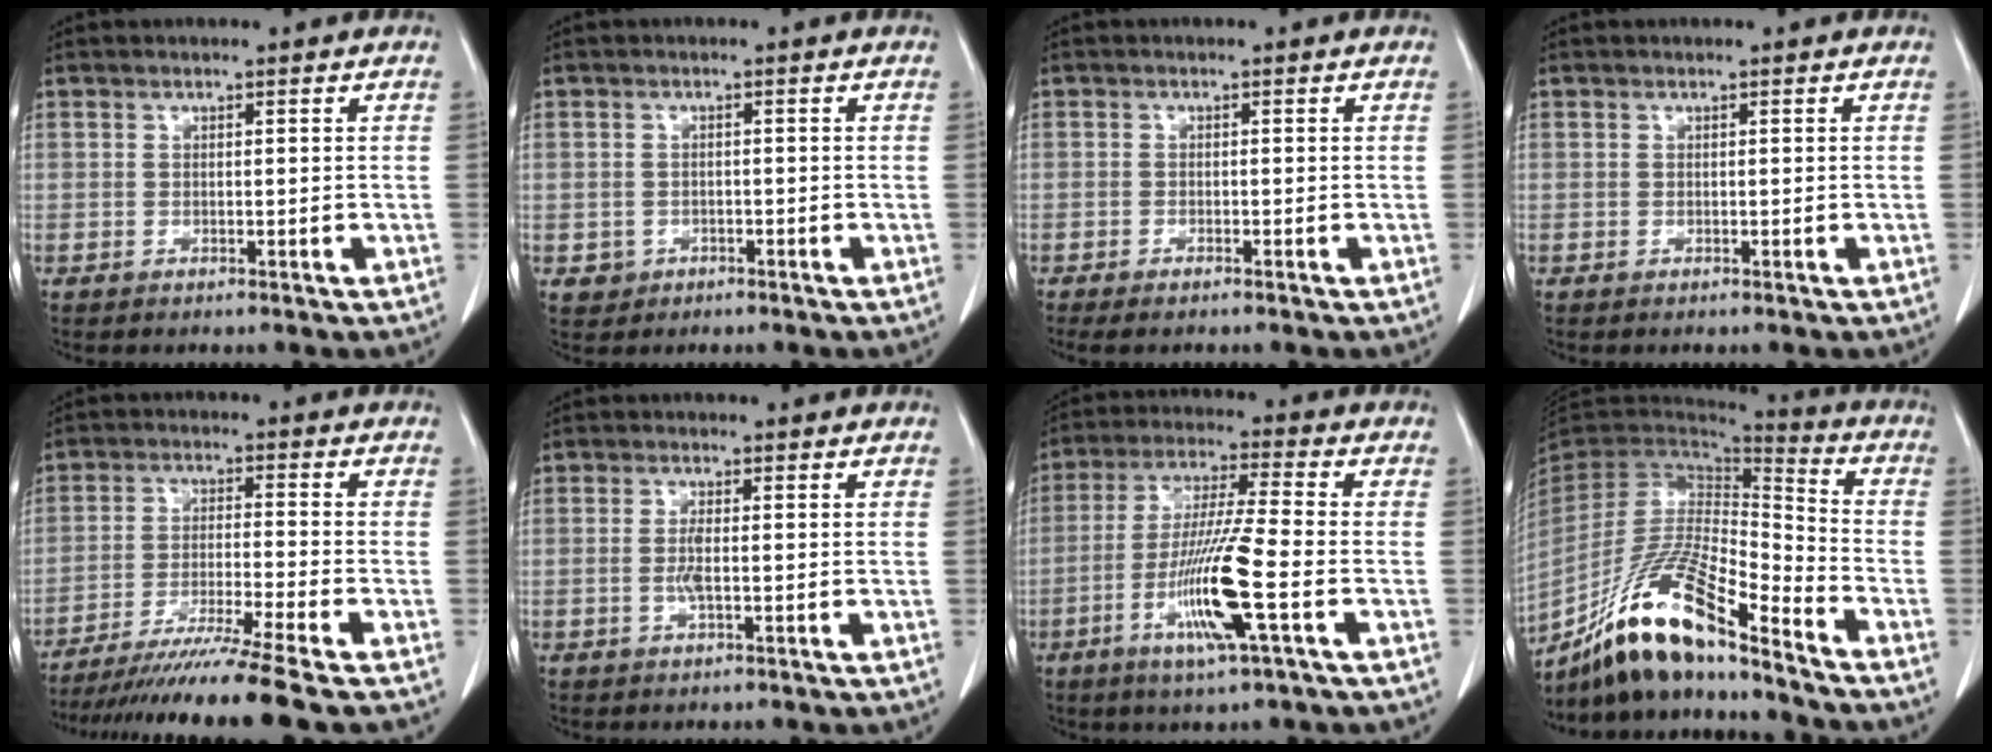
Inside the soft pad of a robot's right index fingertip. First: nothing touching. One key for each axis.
{"total": 2.4, "fx": -0.9, "fy": 2.2, "fz": 0.1, "tx": 0.004, "ty": 0.010, "tz": -0.012}
{"total": 2.3, "fx": -1.9, "fy": 0.3, "fz": 1.3, "tx": -0.016, "ty": -0.005, "tz": -0.027}
{"total": 0.0}
{"total": 14.0, "fx": -11.8, "fy": -2.9, "fz": 7.0, "tx": -0.099, "ty": -0.040, "tz": -0.190}
{"total": 2.3, "fx": -0.4, "fy": 0.3, "fz": 2.2, "tx": -0.050, "ty": -0.002, "tz": -0.007}
{"total": 12.5, "fx": -4.3, "fy": -0.3, "fz": 11.7, "tx": -0.233, "ty": -0.016, "tz": -0.084}
{"total": 18.5, "fx": -14.1, "fy": 1.8, "fz": 11.8, "tx": -0.237, "ty": -0.020, "tz": -0.265}